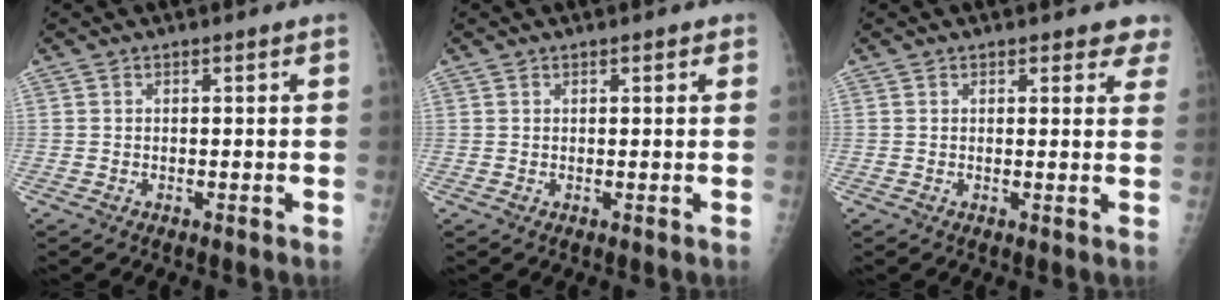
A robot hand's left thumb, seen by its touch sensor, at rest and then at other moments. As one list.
[{"total": 1.1, "force": [0.6, 0.5, 0.7], "torque": [-0.002, -0.001, 0.006]}, {"total": 4.2, "force": [3.3, 1.8, 1.7], "torque": [0.017, -0.012, 0.029]}]